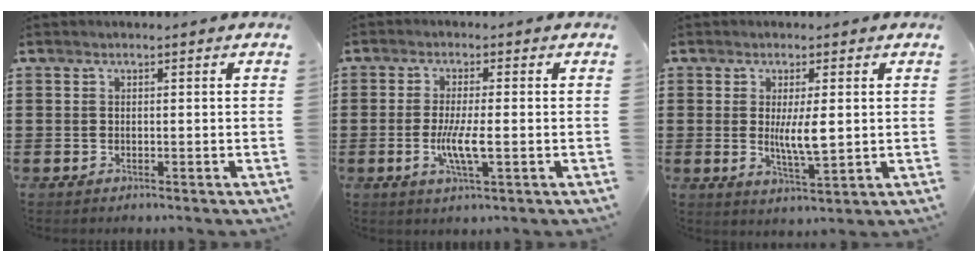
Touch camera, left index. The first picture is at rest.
{"total": 5.4, "force": [-1.0, 0.8, 5.2], "torque": [-0.101, -0.007, -0.022]}
{"total": 5.8, "force": [0.5, 1.4, 5.6], "torque": [-0.101, -0.004, 0.003]}